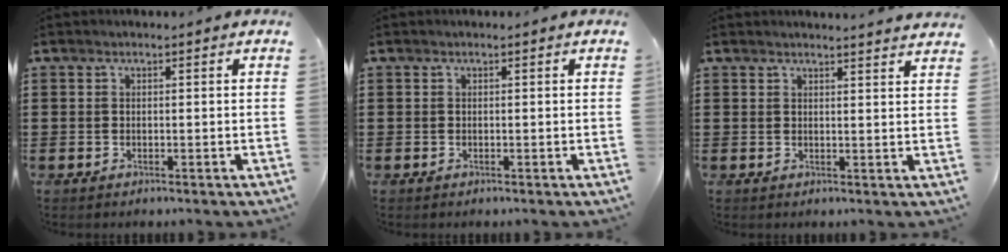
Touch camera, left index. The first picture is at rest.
{"total": 0.0}
{"total": 2.1, "force": [2.0, -0.3, 0.2], "torque": [-0.010, -0.005, 0.039]}